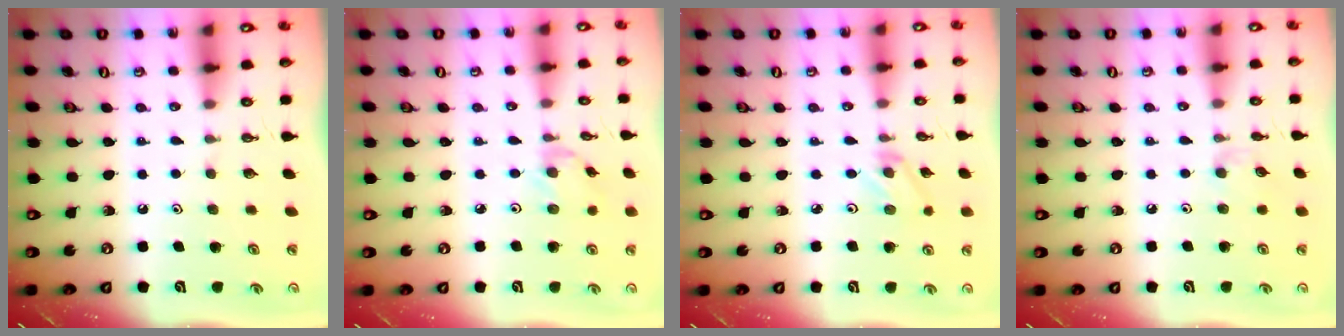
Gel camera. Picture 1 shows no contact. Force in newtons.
{"total": 3.0, "press": 2.9, "slide": 0.4}
{"total": 2.6, "press": 2.6, "slide": 0.4}
{"total": 3.0, "press": 3.0, "slide": 0.5}